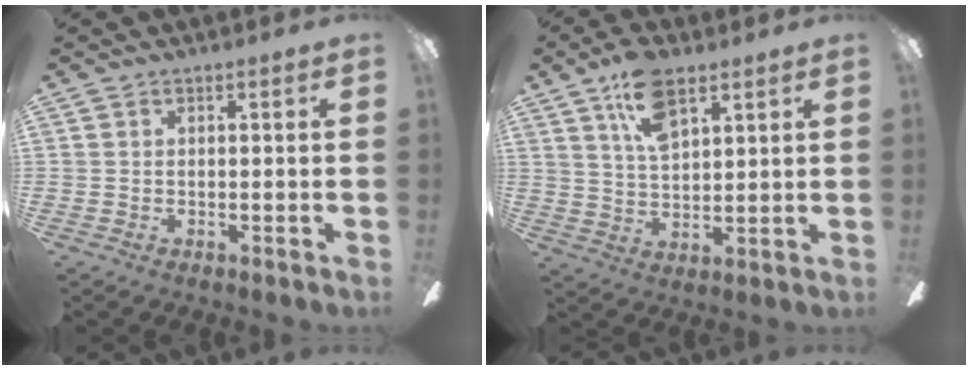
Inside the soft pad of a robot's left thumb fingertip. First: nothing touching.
{"total": 11.0, "force": [6.9, 5.0, 7.0], "torque": [-0.126, -0.016, 0.125]}